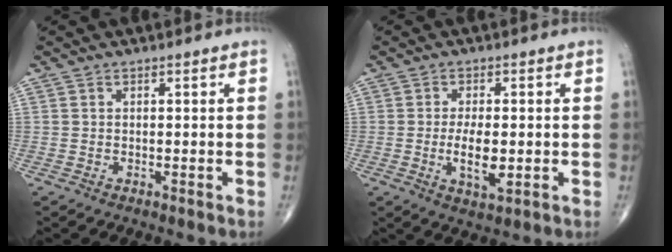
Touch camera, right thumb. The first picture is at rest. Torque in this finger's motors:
{"motor_torque": [0.70, 2.28, 0.90, -0.15, 0.12]}